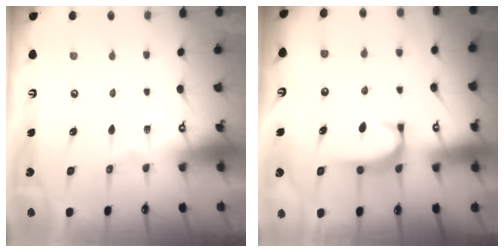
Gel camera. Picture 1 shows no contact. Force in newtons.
{"total": 1.6, "press": 1.6, "slide": 0.5}